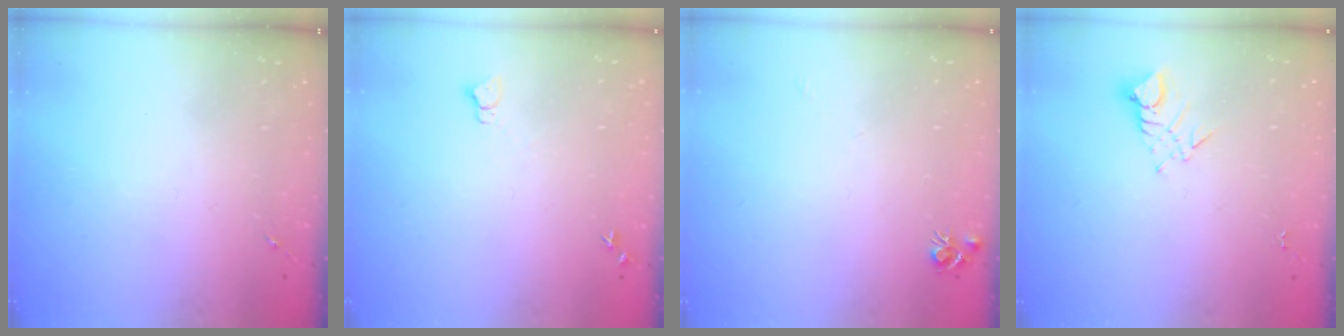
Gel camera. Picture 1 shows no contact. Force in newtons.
{"total": 4.1, "press": 4.0, "slide": 0.5}
{"total": 5.1, "press": 5.0, "slide": 0.7}
{"total": 3.8, "press": 3.8, "slide": 0.2}